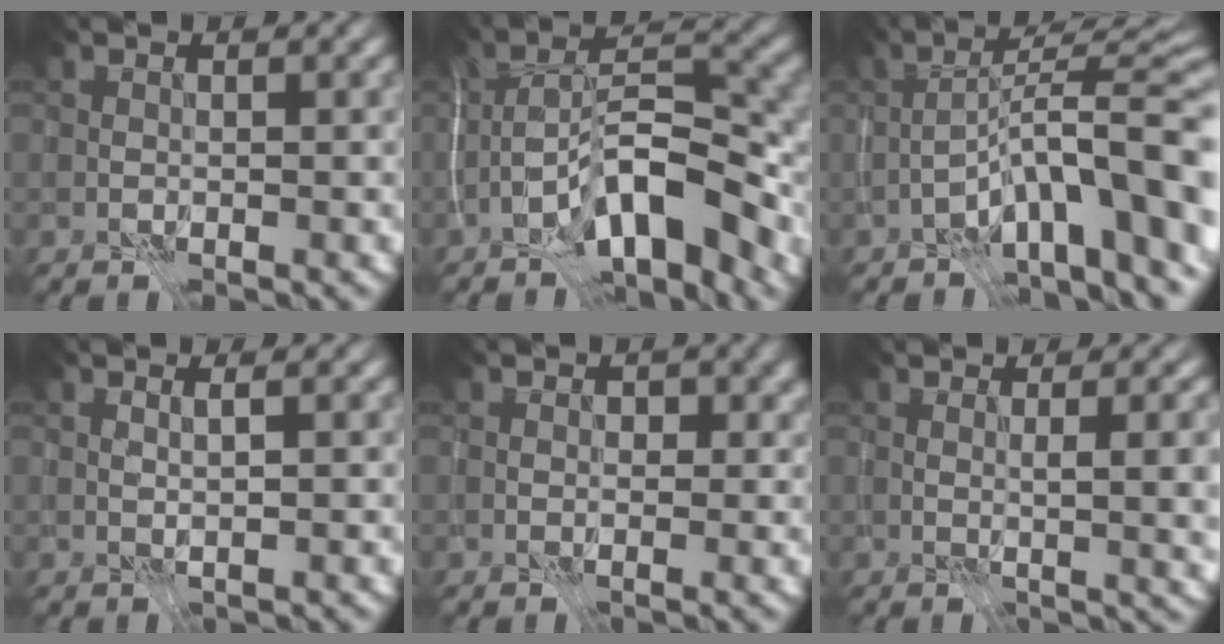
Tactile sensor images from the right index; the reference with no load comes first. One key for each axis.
{"total": 8.8, "fx": -4.6, "fy": 3.2, "fz": 6.8, "tx": -0.103, "ty": 0.023, "tz": -0.090}
{"total": 10.7, "fx": -4.8, "fy": 2.5, "fz": 9.2, "tx": -0.126, "ty": 0.025, "tz": -0.078}
{"total": 0.6, "fx": 0.2, "fy": 0.0, "fz": 0.6, "tx": -0.013, "ty": 0.003, "tz": 0.003}
{"total": 1.0, "fx": -0.3, "fy": 0.8, "fz": 0.5, "tx": -0.001, "ty": -0.003, "tz": -0.009}
{"total": 4.0, "fx": 0.2, "fy": 1.0, "fz": 3.8, "tx": -0.050, "ty": 0.005, "tz": 0.002}